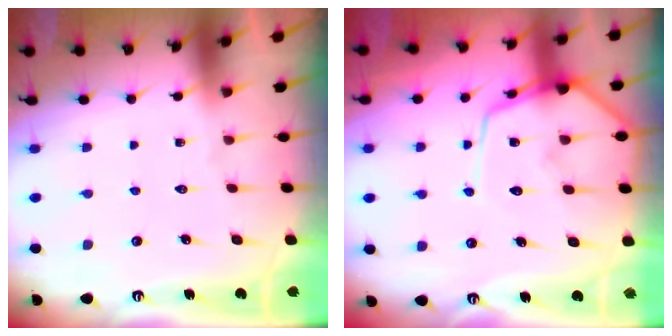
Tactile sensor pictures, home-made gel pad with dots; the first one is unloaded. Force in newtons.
{"total": 12.2, "press": 12.1, "slide": 1.1}